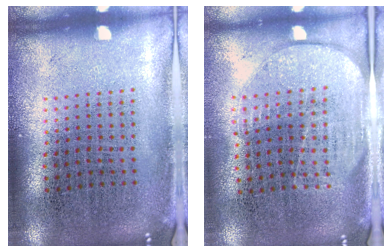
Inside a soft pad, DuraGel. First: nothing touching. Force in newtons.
{"total": 1.7, "press": 1.5, "slide": 0.8}